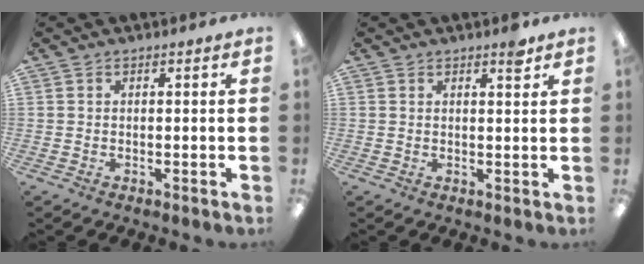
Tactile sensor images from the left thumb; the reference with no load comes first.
{"total": 3.0, "force": [2.1, 0.7, 1.9], "torque": [-0.019, -0.009, 0.032]}